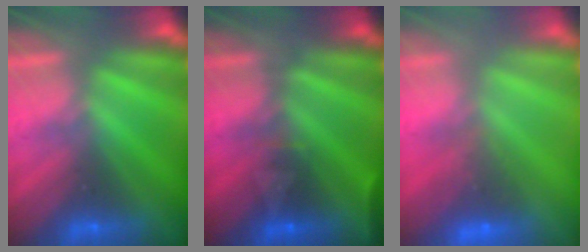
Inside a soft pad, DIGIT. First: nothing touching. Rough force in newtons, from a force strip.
{"total": 2.9}
{"total": 7.6}